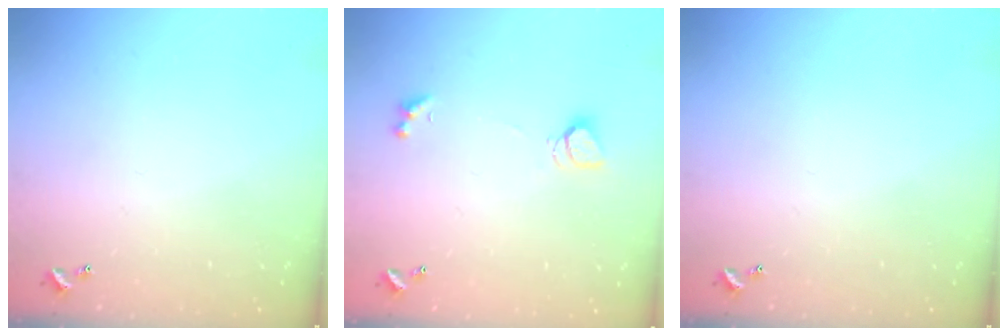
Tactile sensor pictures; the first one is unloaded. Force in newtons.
{"total": 2.0, "press": 1.9, "slide": 0.5}
{"total": 0.0}